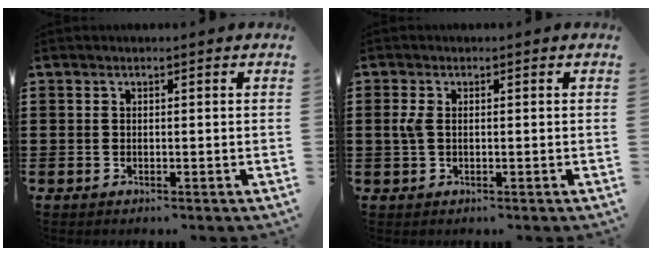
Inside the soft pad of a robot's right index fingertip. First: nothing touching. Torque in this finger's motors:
{"motor_torque": [0.43, -0.22, 0.09, 0.08]}